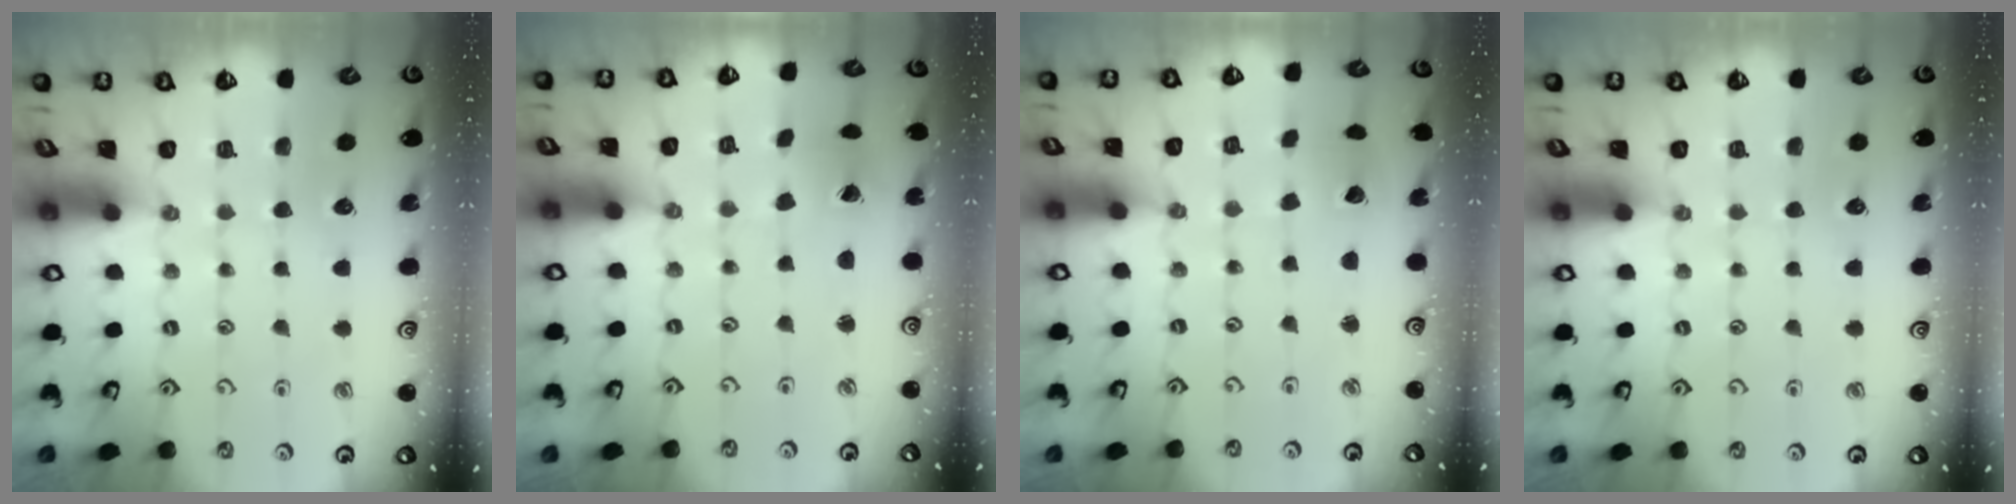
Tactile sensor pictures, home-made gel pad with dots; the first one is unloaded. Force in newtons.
{"total": 1.3, "press": 1.2, "slide": 0.2}
{"total": 2.6, "press": 2.6, "slide": 0.1}
{"total": 0.0}